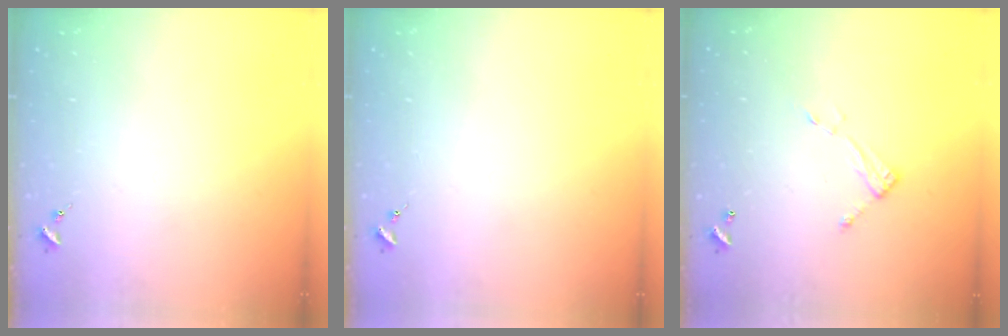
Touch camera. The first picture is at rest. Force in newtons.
{"total": 0.0}
{"total": 6.4, "press": 6.4, "slide": 0.3}